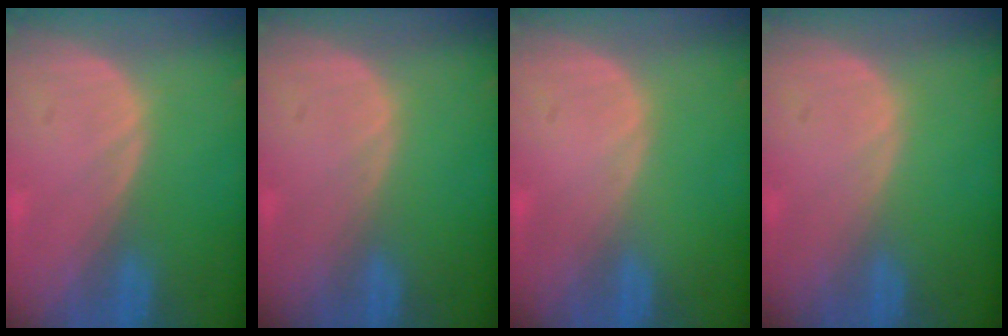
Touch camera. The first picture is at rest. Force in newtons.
{"total": 0.0}
{"total": 0.0}
{"total": 0.0}